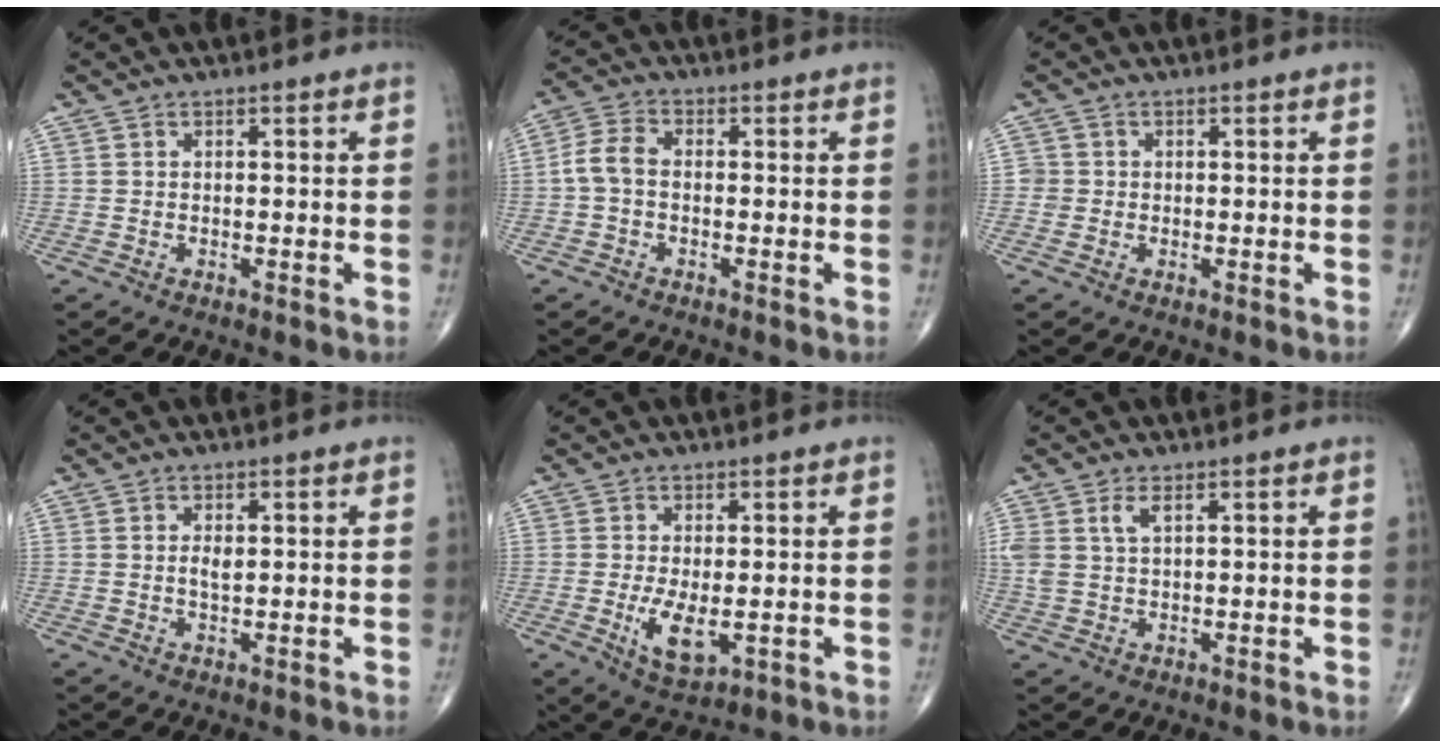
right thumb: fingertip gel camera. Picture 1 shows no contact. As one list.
[{"total": 4.8, "force": [-0.6, 3.1, 3.6], "torque": [-0.073, 0.015, -0.022]}, {"total": 1.8, "force": [-0.2, 1.8, 0.1], "torque": [0.011, 0.007, -0.008]}, {"total": 1.9, "force": [0.3, 0.9, 1.7], "torque": [-0.031, -0.002, 0.005]}, {"total": 6.3, "force": [-1.0, 2.9, 5.5], "torque": [-0.096, -0.015, -0.006]}, {"total": 3.8, "force": [1.6, 1.8, 2.9], "torque": [-0.073, 0.004, 0.036]}]